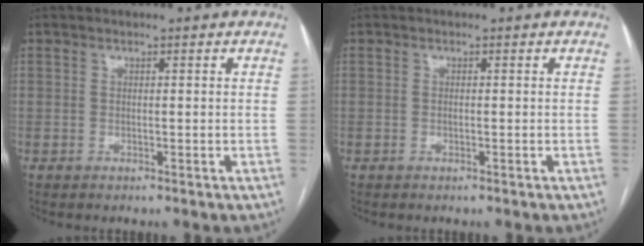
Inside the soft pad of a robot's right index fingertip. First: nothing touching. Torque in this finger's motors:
{"motor_torque": [0.22, 0.04, 0.03, 0.01]}